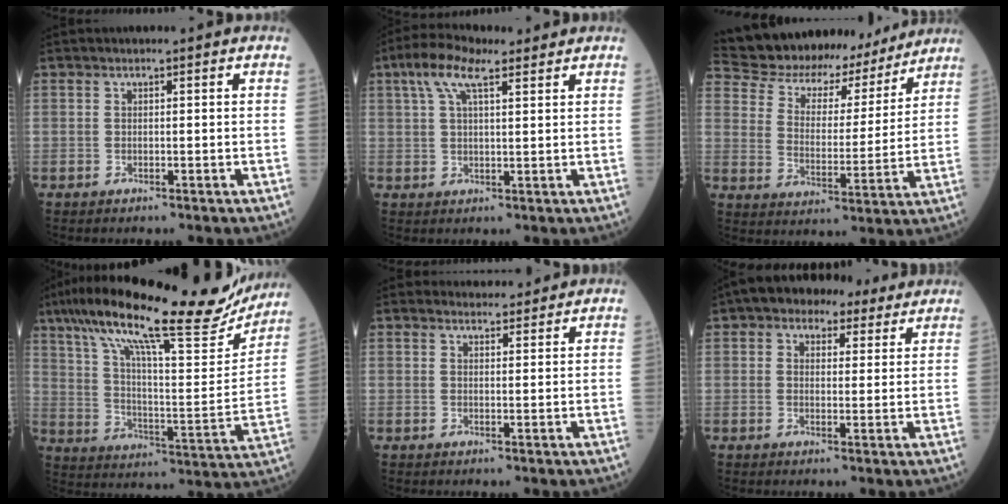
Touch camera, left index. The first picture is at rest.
{"total": 7.1, "force": [4.2, 2.1, 5.3], "torque": [-0.114, 0.028, 0.077]}
{"total": 19.1, "force": [17.8, 5.6, 4.4], "torque": [-0.081, 0.008, 0.262]}
{"total": 27.7, "force": [22.2, 4.3, 16.0], "torque": [-0.271, 0.007, 0.317]}
{"total": 3.4, "force": [3.2, 1.0, 0.0], "torque": [0.002, 0.008, 0.042]}
{"total": 7.3, "force": [4.8, 4.2, 3.4], "torque": [-0.045, 0.034, 0.068]}